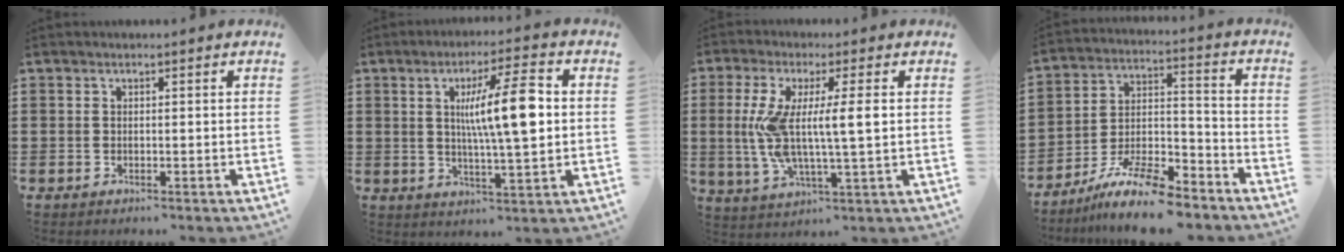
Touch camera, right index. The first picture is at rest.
{"total": 11.0, "force": [1.6, 2.1, 10.7], "torque": [-0.183, 0.003, 0.019]}
{"total": 9.3, "force": [0.9, 1.6, 9.1], "torque": [-0.191, -0.008, 0.006]}
{"total": 11.8, "force": [-9.8, 2.7, 6.1], "torque": [-0.102, 0.037, -0.187]}